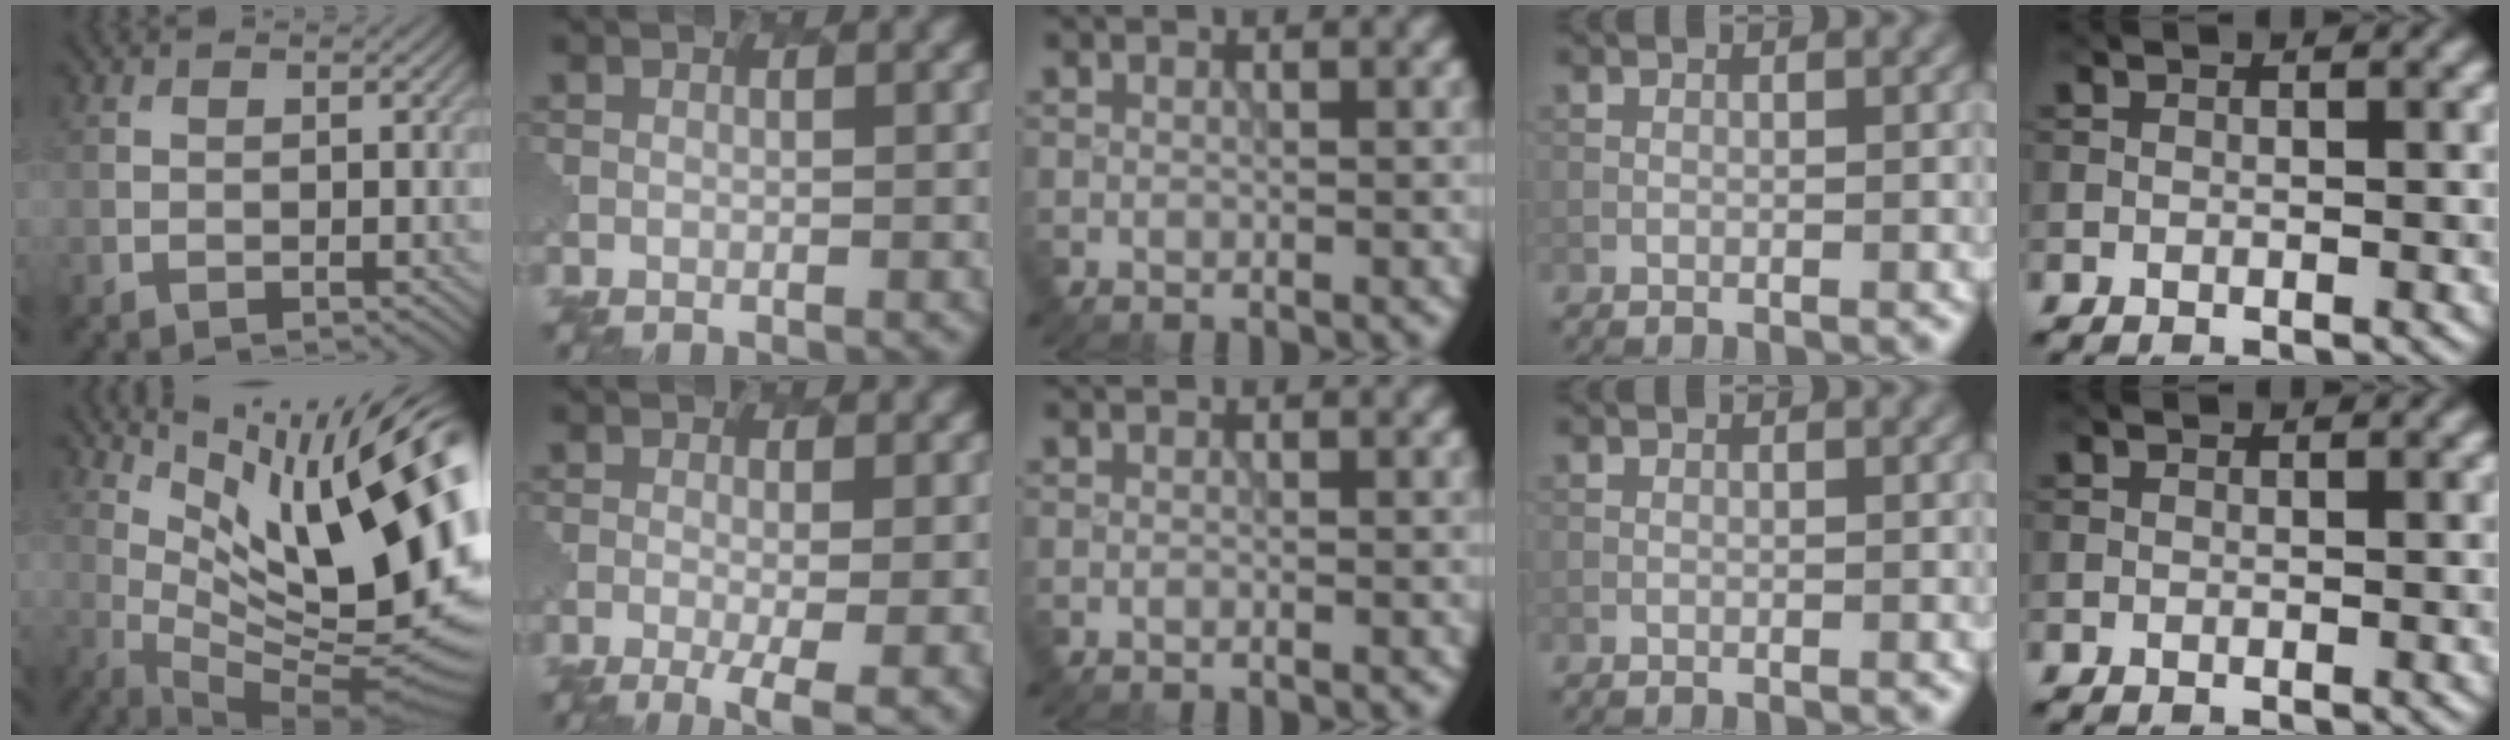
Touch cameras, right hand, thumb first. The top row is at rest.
{"thumb": {"total": 18.9, "force": [6.1, 5.4, 17.0], "torque": [-0.250, 0.018, 0.119]}, "index": {"total": 5.7, "force": [-2.0, 1.8, 5.0], "torque": [-0.078, -0.013, -0.019]}}